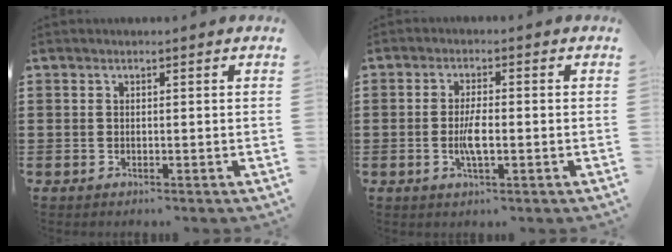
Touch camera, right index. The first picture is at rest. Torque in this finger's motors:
{"motor_torque": [1.38, 0.76, 0.44, 0.13]}